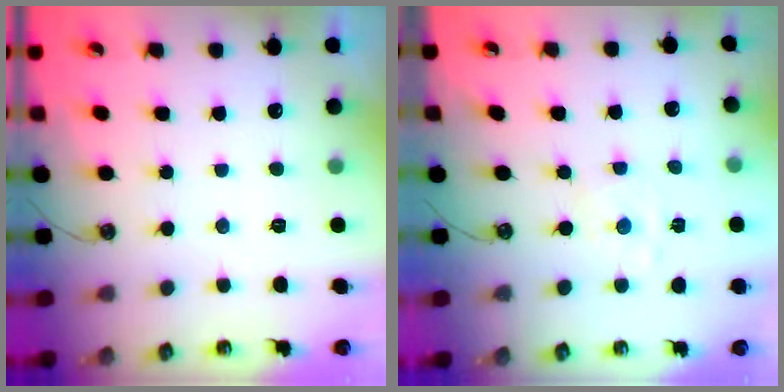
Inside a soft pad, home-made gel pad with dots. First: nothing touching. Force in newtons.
{"total": 1.3, "press": 1.3, "slide": 0.2}